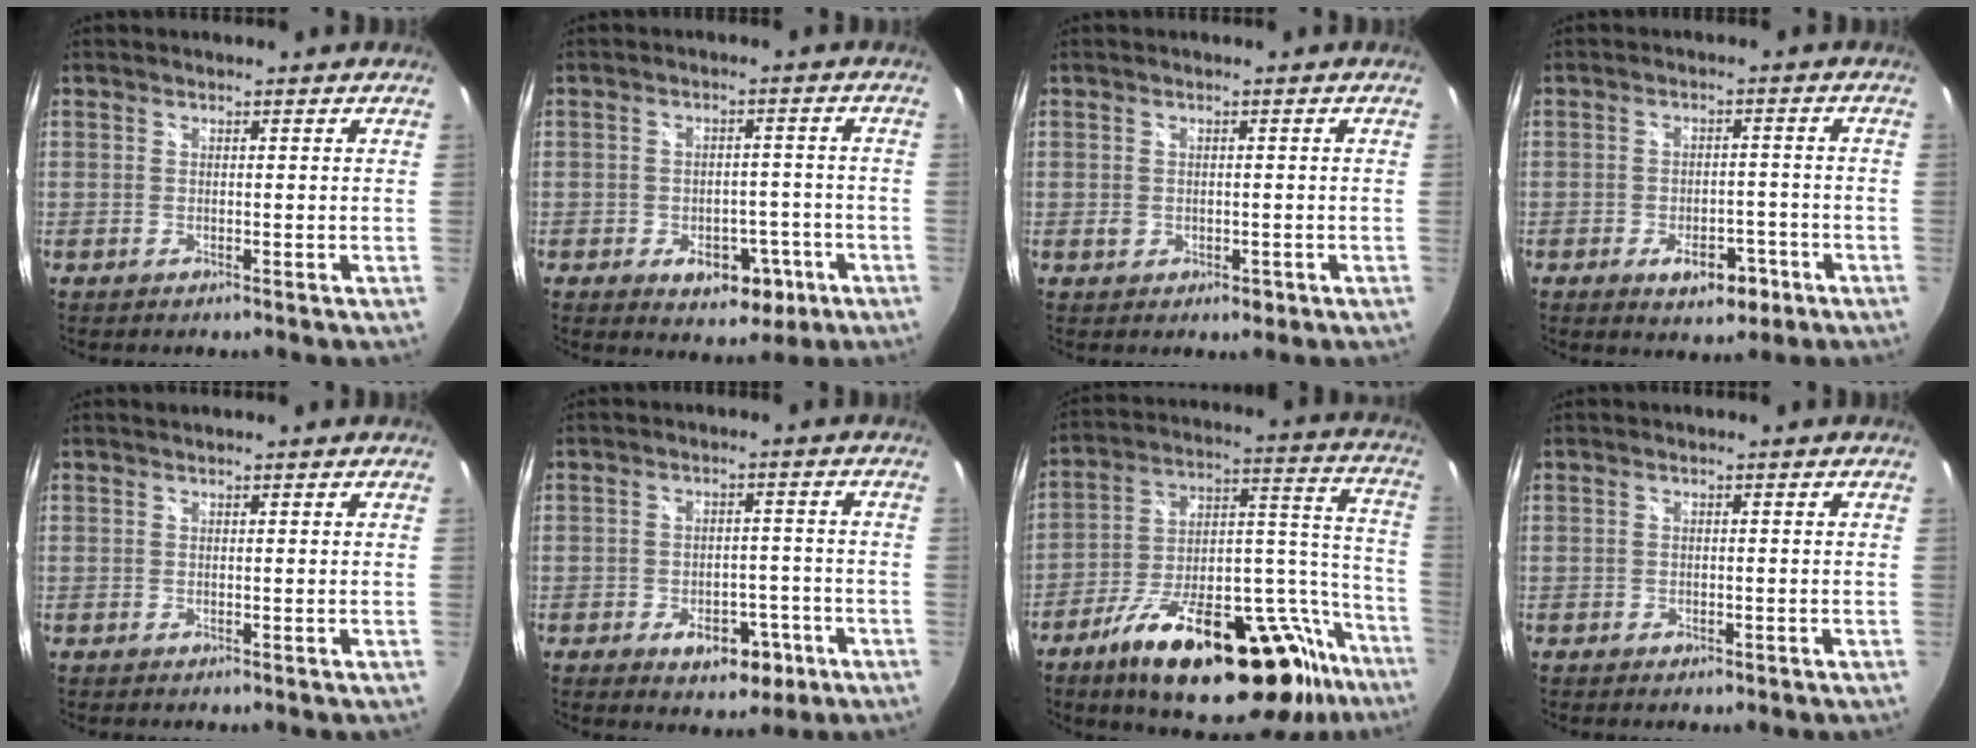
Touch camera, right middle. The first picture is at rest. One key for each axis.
{"total": 8.6, "fx": -4.1, "fy": 5.8, "fz": 4.9, "tx": -0.083, "ty": 0.007, "tz": -0.040}
{"total": 2.4, "fx": -0.6, "fy": 2.0, "fz": 1.2, "tx": -0.016, "ty": 0.002, "tz": -0.005}
{"total": 6.9, "fx": -3.7, "fy": 3.8, "fz": 4.5, "tx": -0.081, "ty": 0.001, "tz": -0.046}
{"total": 0.0}
{"total": 7.8, "fx": -4.0, "fy": 4.9, "fz": 4.6, "tx": -0.078, "ty": 0.007, "tz": -0.042}
{"total": 32.8, "fx": -21.8, "fy": 11.6, "fz": 21.6, "tx": -0.280, "ty": 0.019, "tz": -0.317}
{"total": 1.1, "fx": -0.6, "fy": 0.7, "fz": 0.4, "tx": -0.008, "ty": -0.005, "tz": -0.012}